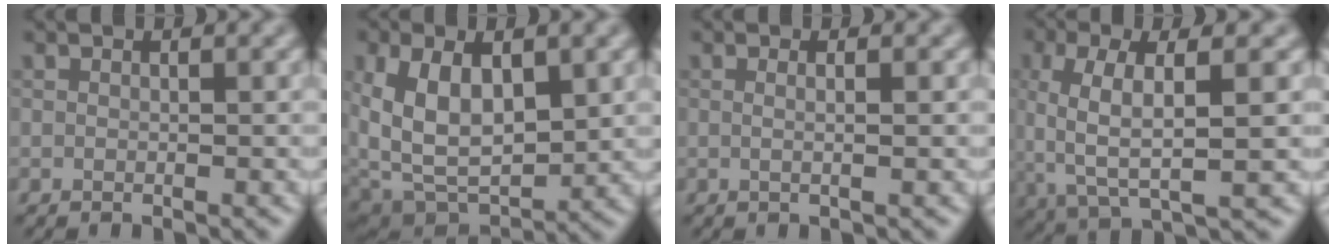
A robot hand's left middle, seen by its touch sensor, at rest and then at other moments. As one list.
[{"total": 9.8, "force": [2.0, 5.9, 7.6], "torque": [-0.162, -0.014, 0.038]}, {"total": 1.8, "force": [0.3, 0.7, 1.6], "torque": [-0.013, -0.006, -0.010]}, {"total": 7.0, "force": [0.6, 2.5, 6.5], "torque": [-0.139, -0.002, 0.009]}]